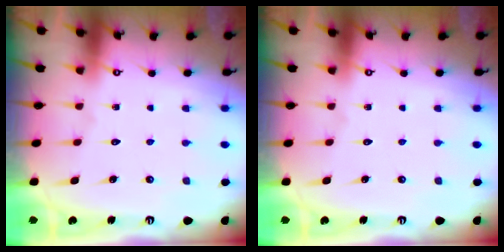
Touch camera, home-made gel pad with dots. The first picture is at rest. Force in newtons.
{"total": 0.0}